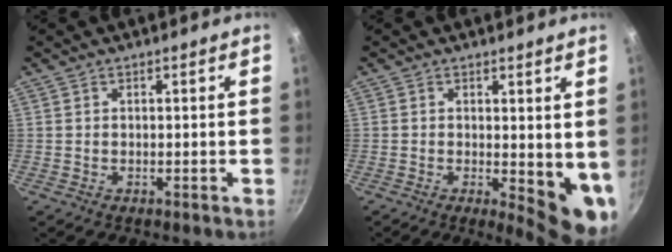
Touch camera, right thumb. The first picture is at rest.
{"total": 8.3, "force": [0.4, 3.5, 7.5], "torque": [-0.080, -0.019, 0.010]}